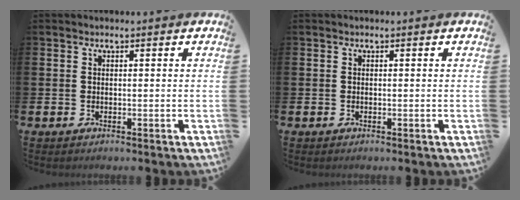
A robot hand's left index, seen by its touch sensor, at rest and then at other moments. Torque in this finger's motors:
{"motor_torque": [-0.15, 0.06, -0.11, -0.01]}